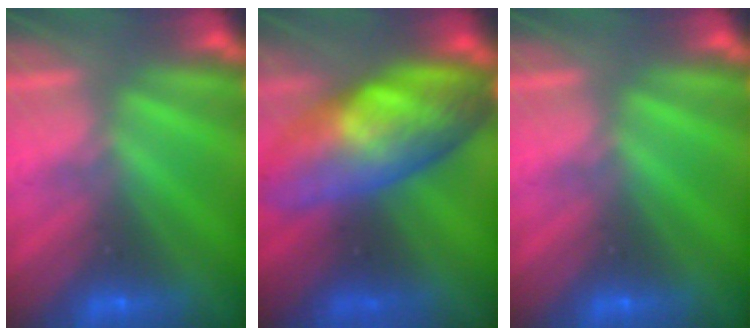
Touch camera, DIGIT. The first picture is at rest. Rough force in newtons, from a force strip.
{"total": 9.1}
{"total": 0.0}